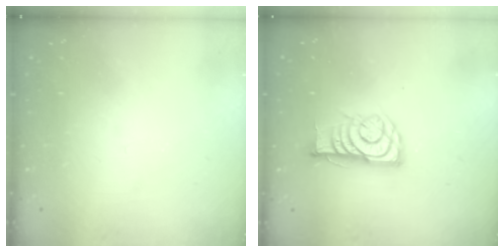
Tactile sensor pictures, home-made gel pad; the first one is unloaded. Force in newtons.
{"total": 11.5, "press": 11.4, "slide": 0.5}